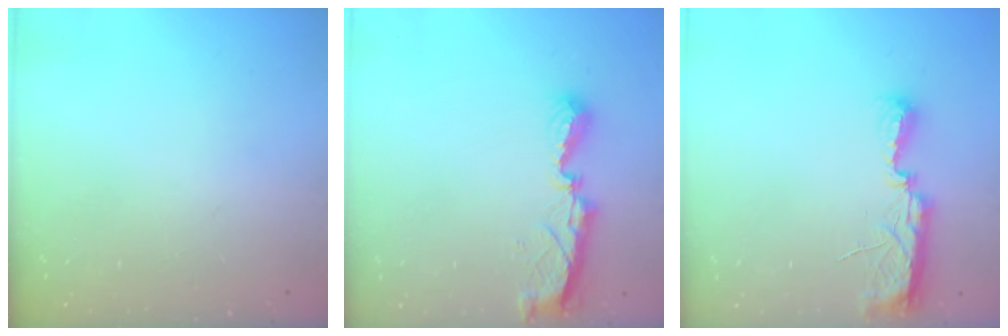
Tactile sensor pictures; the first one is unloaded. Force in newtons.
{"total": 8.8, "press": 8.7, "slide": 0.4}
{"total": 8.5, "press": 8.3, "slide": 2.0}